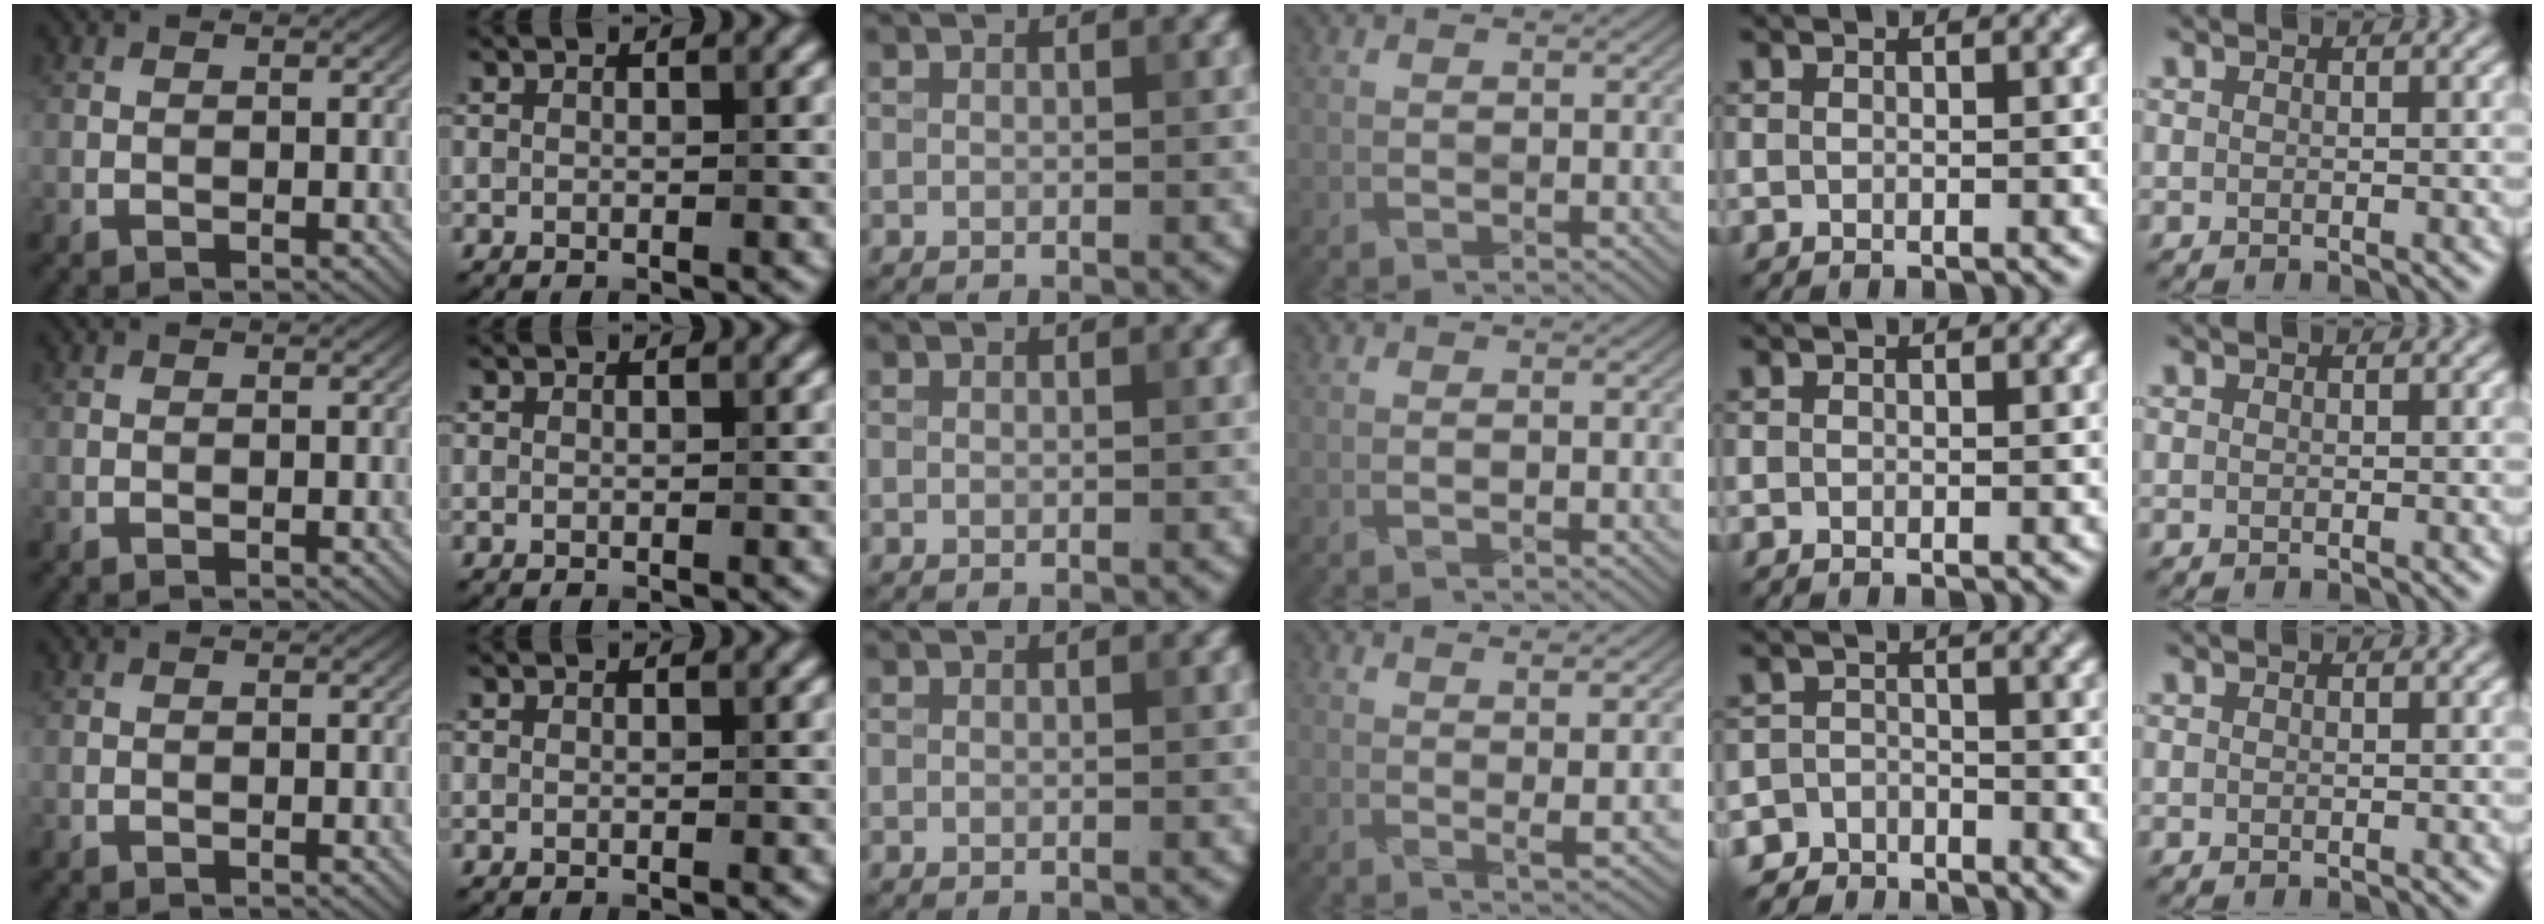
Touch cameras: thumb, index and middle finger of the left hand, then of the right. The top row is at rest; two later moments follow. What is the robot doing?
{"motion": "fold", "object": "cloth"}